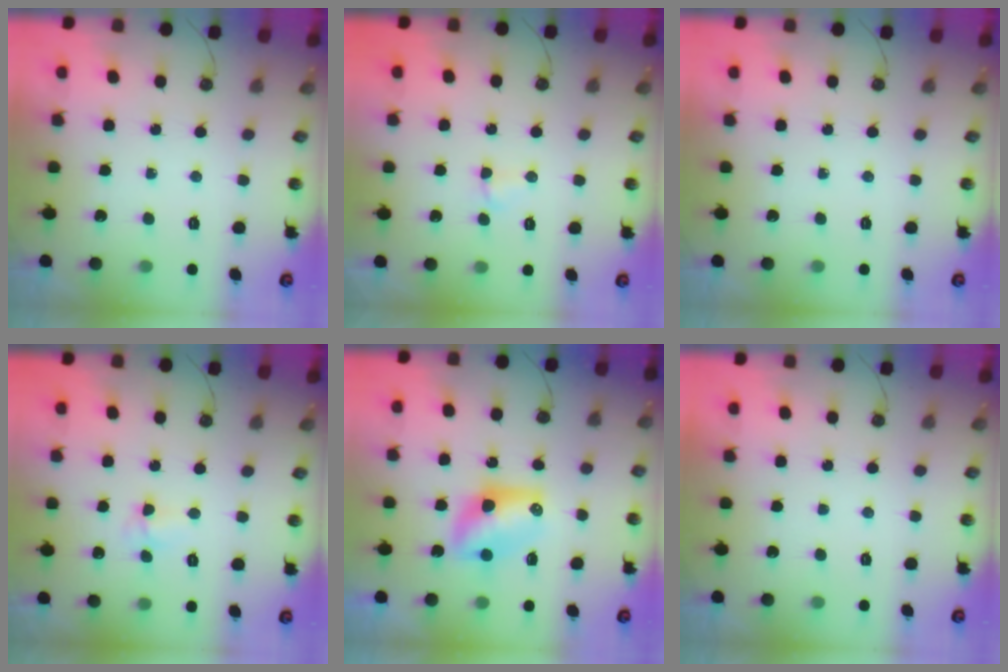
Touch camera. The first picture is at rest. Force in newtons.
{"total": 2.9, "press": 2.8, "slide": 0.6}
{"total": 0.0}
{"total": 4.6, "press": 3.4, "slide": 3.1}
{"total": 7.4, "press": 7.4, "slide": 0.2}
{"total": 0.0}